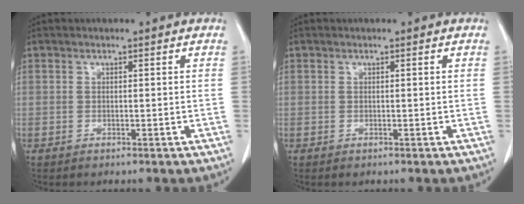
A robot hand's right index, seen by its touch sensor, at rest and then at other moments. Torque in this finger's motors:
{"motor_torque": [0.05, -0.12, 0.01, 0.00]}